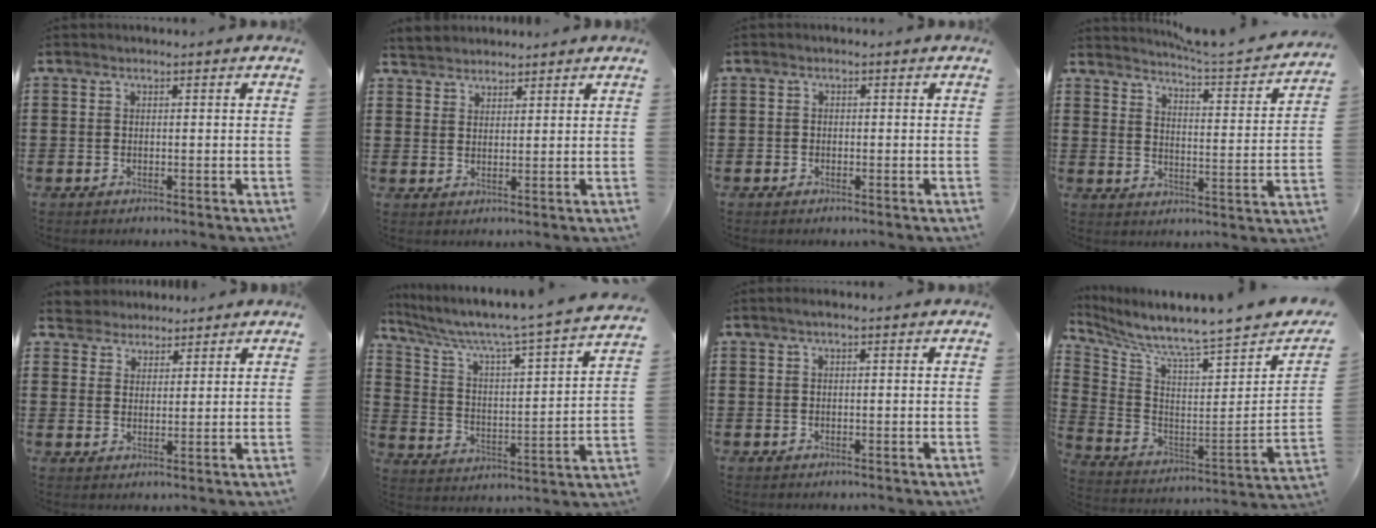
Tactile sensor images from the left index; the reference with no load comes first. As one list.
[{"total": 2.5, "force": [2.4, 0.6, -0.5], "torque": [0.001, 0.001, 0.047]}, {"total": 0.7, "force": [-0.4, 0.5, 0.1], "torque": [-0.004, 0.001, -0.009]}, {"total": 3.7, "force": [3.5, -0.6, 0.9], "torque": [-0.033, -0.038, 0.049]}, {"total": 3.3, "force": [2.9, 1.4, -0.6], "torque": [-0.004, -0.003, 0.054]}, {"total": 5.2, "force": [4.4, 0.1, 2.8], "torque": [-0.077, -0.044, 0.063]}, {"total": 0.6, "force": [0.1, 0.0, 0.6], "torque": [-0.009, -0.001, 0.003]}, {"total": 4.7, "force": [4.4, -1.2, 1.3], "torque": [-0.057, -0.067, 0.063]}]